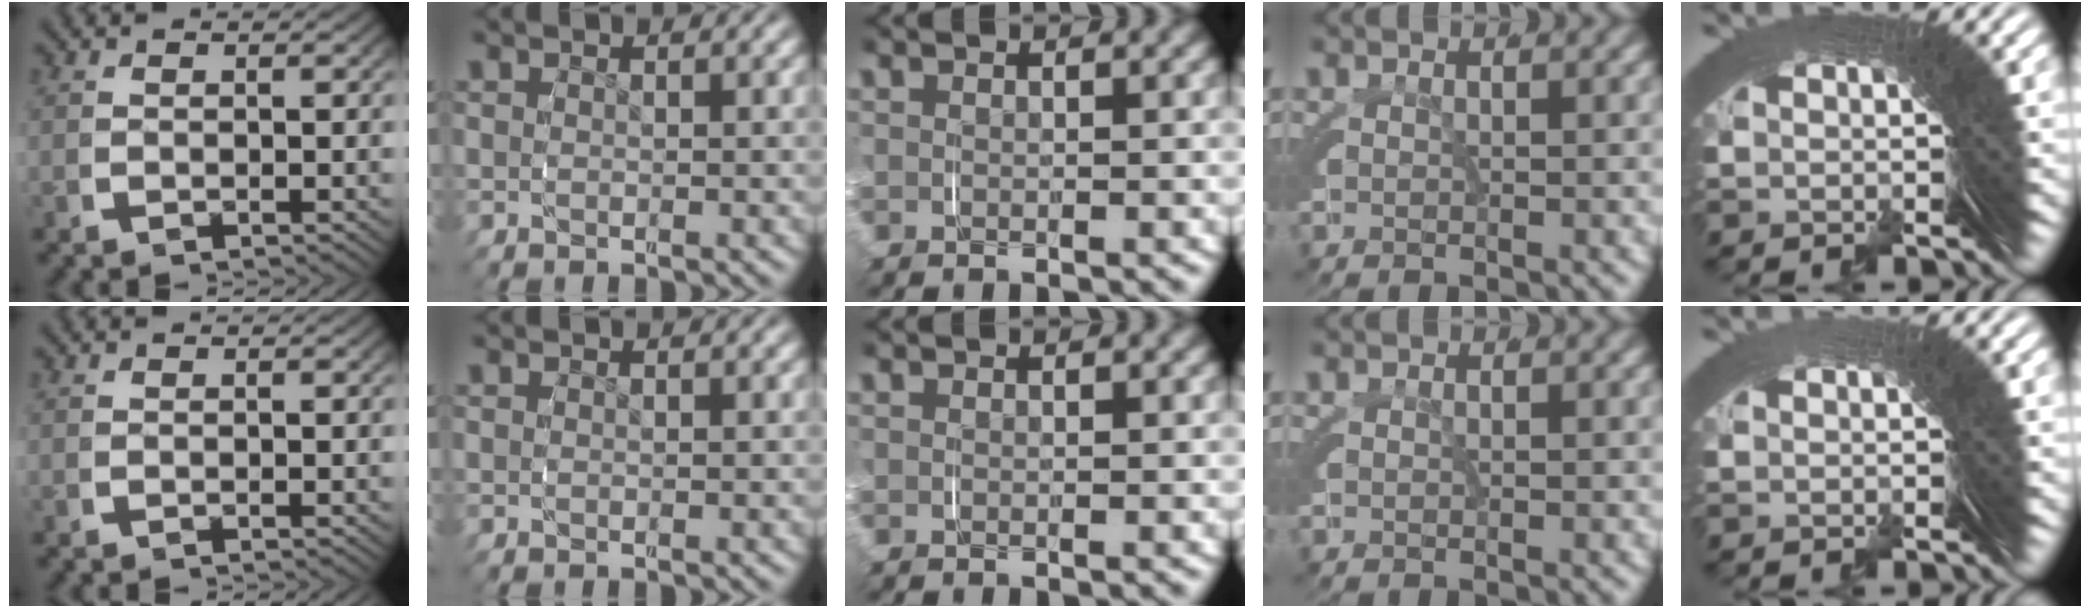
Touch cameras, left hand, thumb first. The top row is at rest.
{"little": {"total": 0.5, "force": [-0.3, -0.3, -0.3], "torque": [0.006, 0.003, -0.007]}}